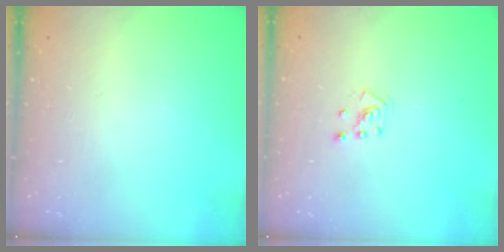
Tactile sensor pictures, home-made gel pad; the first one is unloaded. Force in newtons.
{"total": 2.8, "press": 2.8, "slide": 0.2}